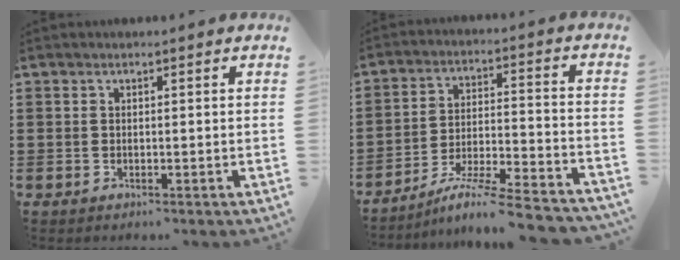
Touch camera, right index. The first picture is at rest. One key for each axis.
{"total": 8.3, "fx": -7.2, "fy": -0.1, "fz": 4.1, "tx": -0.072, "ty": -0.003, "tz": -0.143}